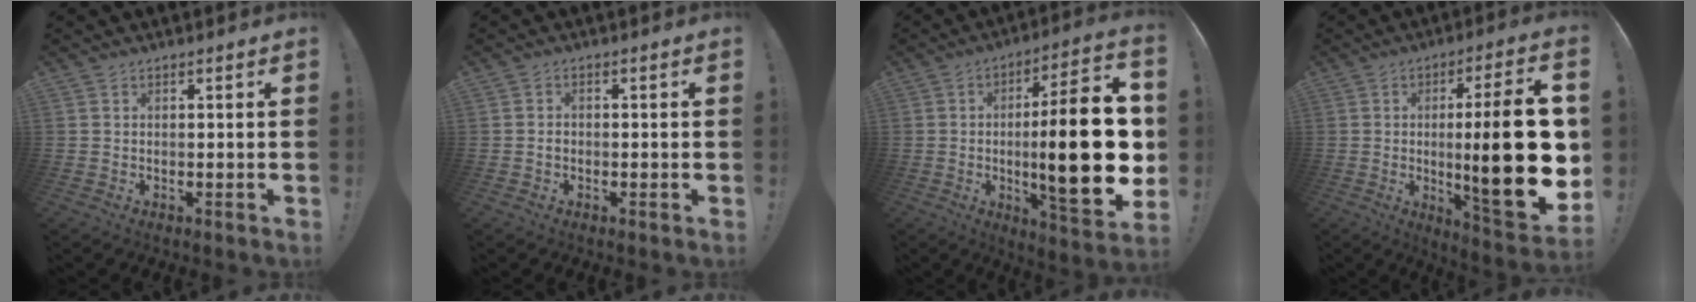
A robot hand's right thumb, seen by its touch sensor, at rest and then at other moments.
{"total": 1.2, "force": [-0.7, 0.7, 0.5], "torque": [-0.017, 0.007, -0.012]}
{"total": 24.6, "force": [-1.1, 5.9, 23.9], "torque": [-0.379, -0.004, -0.016]}
{"total": 24.0, "force": [-0.5, 4.4, 23.6], "torque": [-0.365, -0.012, -0.006]}